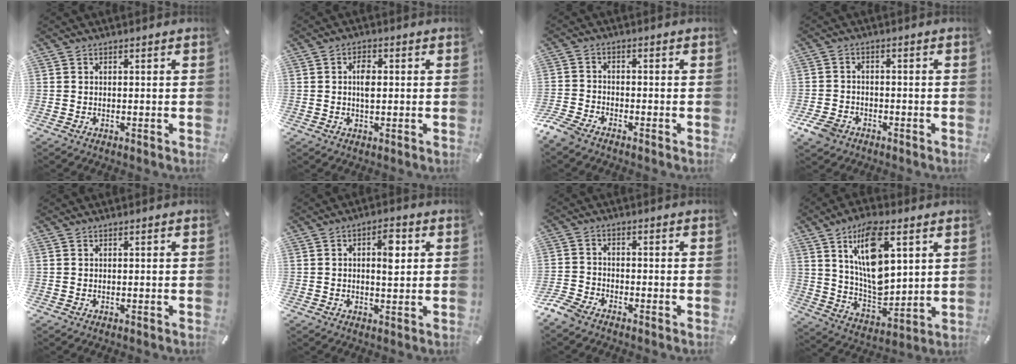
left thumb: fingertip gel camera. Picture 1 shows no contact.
{"total": 3.6, "force": [0.3, 1.9, 3.0], "torque": [-0.055, 0.003, 0.003]}
{"total": 4.2, "force": [-3.7, 1.4, 1.5], "torque": [-0.050, 0.009, -0.077]}
{"total": 5.0, "force": [-3.1, 3.4, 1.8], "torque": [-0.051, 0.011, -0.063]}
{"total": 0.0}
{"total": 5.8, "force": [1.3, 2.7, 5.0], "torque": [-0.071, -0.003, 0.014]}
{"total": 4.7, "force": [-4.0, 2.0, 1.6], "torque": [-0.050, 0.011, -0.082]}
{"total": 16.0, "force": [7.4, 8.5, 11.4], "torque": [-0.216, -0.020, 0.127]}